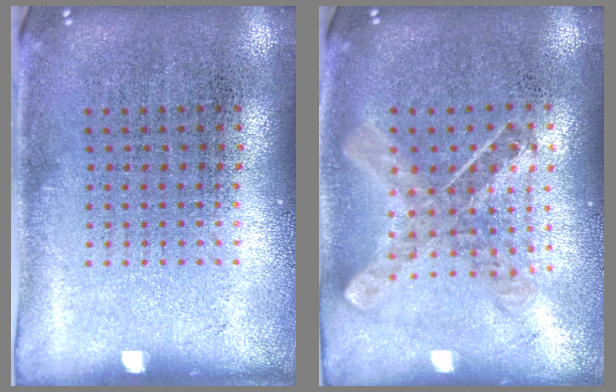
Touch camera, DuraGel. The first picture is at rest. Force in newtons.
{"total": 0.9, "press": 0.8, "slide": 0.2}